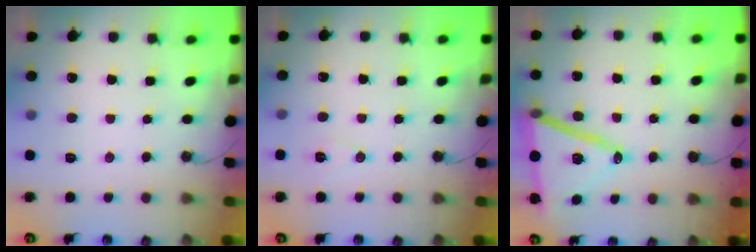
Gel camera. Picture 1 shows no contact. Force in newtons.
{"total": 6.3, "press": 4.4, "slide": 4.5}
{"total": 15.8, "press": 15.3, "slide": 3.8}